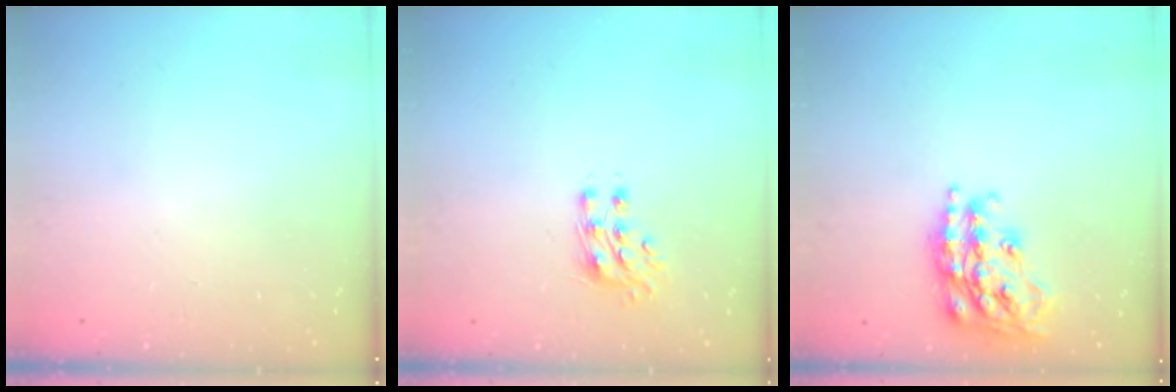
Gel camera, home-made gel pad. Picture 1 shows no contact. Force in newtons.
{"total": 7.8, "press": 7.7, "slide": 0.8}
{"total": 20.4, "press": 20.4, "slide": 1.4}